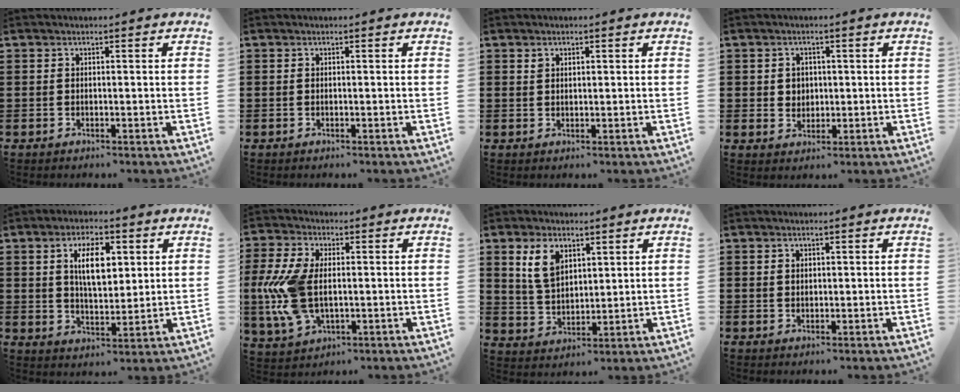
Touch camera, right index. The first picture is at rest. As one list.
[{"total": 0.0}, {"total": 1.0, "force": [0.7, 0.7, 0.4], "torque": [-0.010, 0.004, 0.012]}, {"total": 2.6, "force": [0.6, 2.4, 0.6], "torque": [-0.021, 0.011, 0.008]}, {"total": 7.5, "force": [2.4, 3.4, 6.2], "torque": [-0.108, 0.003, 0.035]}, {"total": 10.7, "force": [-0.3, 6.1, 8.8], "torque": [-0.220, -0.007, -0.010]}, {"total": 6.8, "force": [3.5, 4.2, 4.1], "torque": [-0.089, 0.011, 0.064]}, {"total": 1.1, "force": [0.6, 0.8, 0.3], "torque": [-0.008, 0.003, 0.012]}]